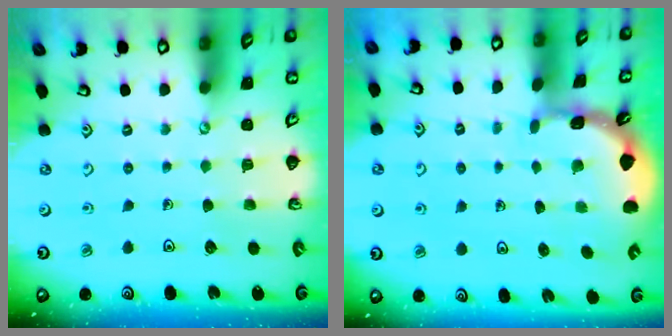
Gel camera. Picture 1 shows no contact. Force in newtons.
{"total": 1.8, "press": 1.8, "slide": 0.1}